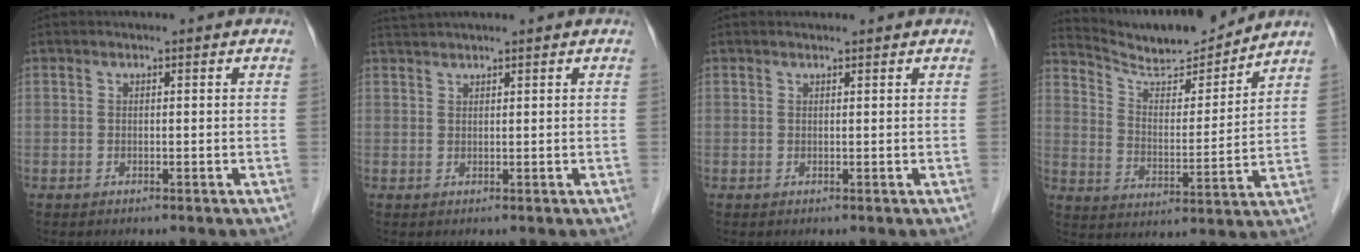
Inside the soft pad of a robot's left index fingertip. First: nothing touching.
{"total": 3.6, "force": [3.3, -0.3, 1.4], "torque": [-0.019, 0.034, 0.060]}
{"total": 1.0, "force": [1.0, 0.0, 0.2], "torque": [-0.008, 0.011, 0.019]}
{"total": 13.9, "force": [13.2, 1.0, 4.2], "torque": [-0.079, -0.002, 0.224]}